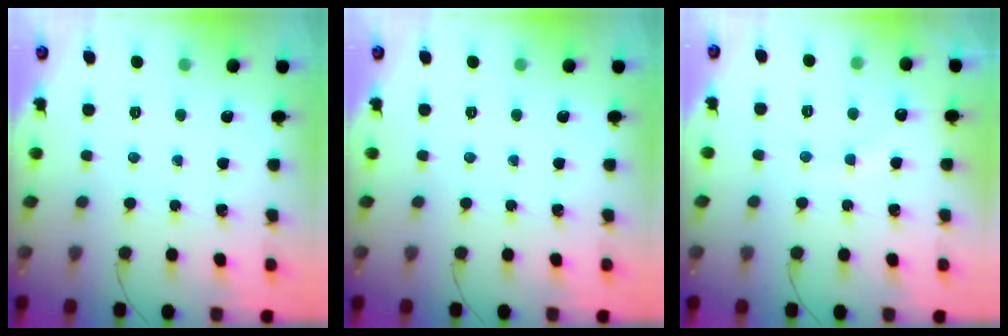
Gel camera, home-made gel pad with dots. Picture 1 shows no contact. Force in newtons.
{"total": 0.0}
{"total": 8.6, "press": 8.5, "slide": 1.5}